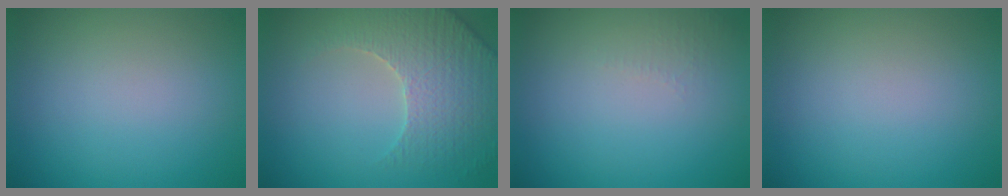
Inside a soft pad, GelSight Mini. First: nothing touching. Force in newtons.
{"total": 4.6, "press": 4.3, "slide": 1.4}
{"total": 1.0, "press": 0.9, "slide": 0.3}
{"total": 0.0}